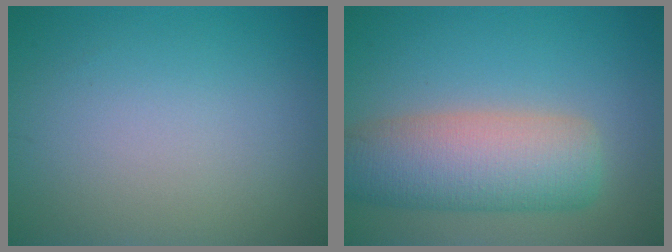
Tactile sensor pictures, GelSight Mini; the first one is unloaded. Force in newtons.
{"total": 7.9, "press": 7.9, "slide": 0.3}